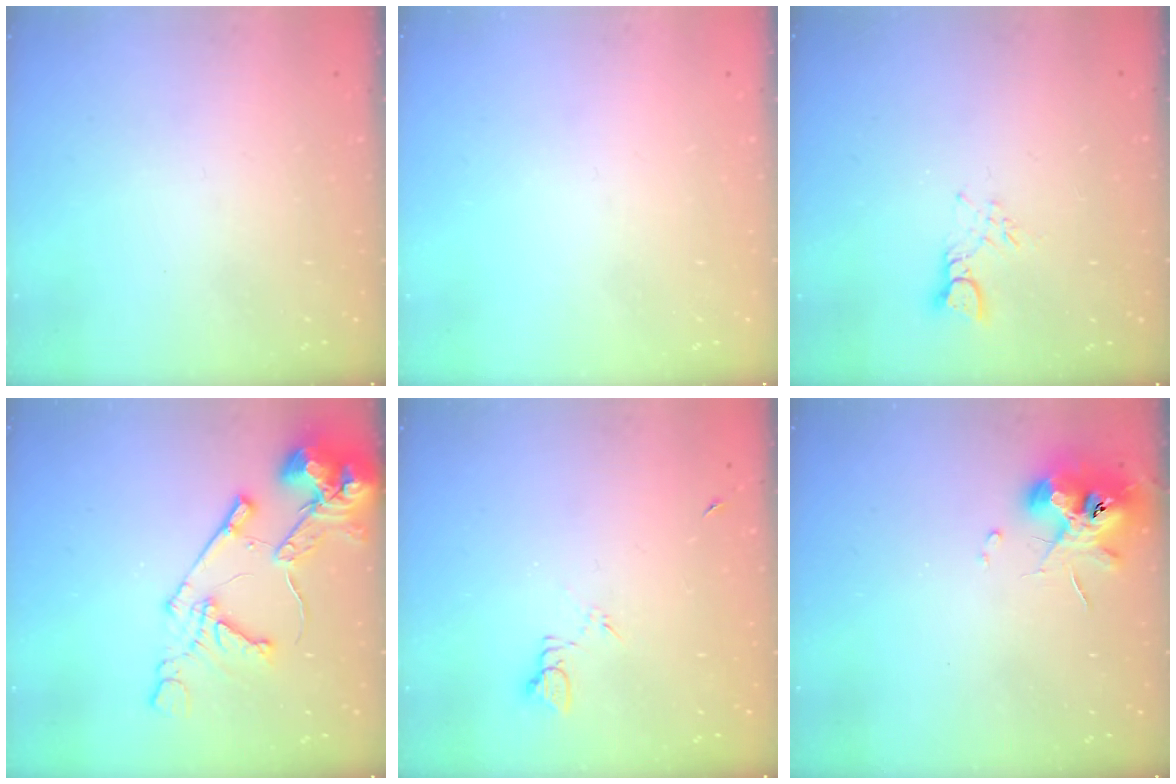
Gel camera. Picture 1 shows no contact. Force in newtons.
{"total": 0.0}
{"total": 3.3, "press": 3.3, "slide": 0.3}
{"total": 14.5, "press": 14.4, "slide": 1.8}
{"total": 4.5, "press": 4.4, "slide": 0.6}
{"total": 10.3, "press": 10.3, "slide": 0.8}